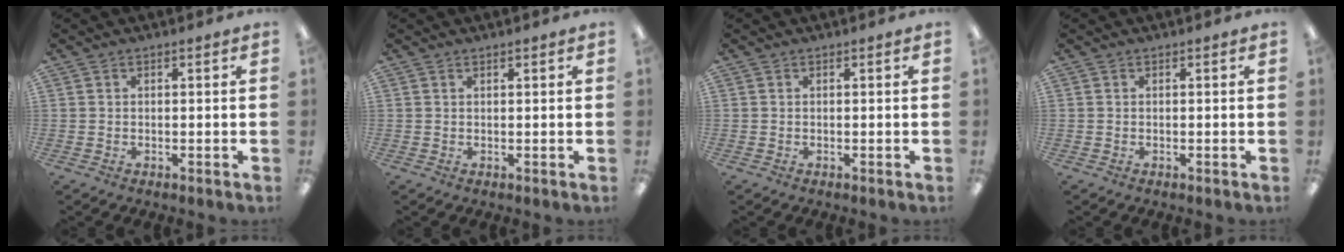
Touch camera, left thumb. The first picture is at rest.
{"total": 0.7, "force": [0.6, 0.2, 0.3], "torque": [-0.008, 0.001, 0.010]}
{"total": 0.0}
{"total": 0.0}